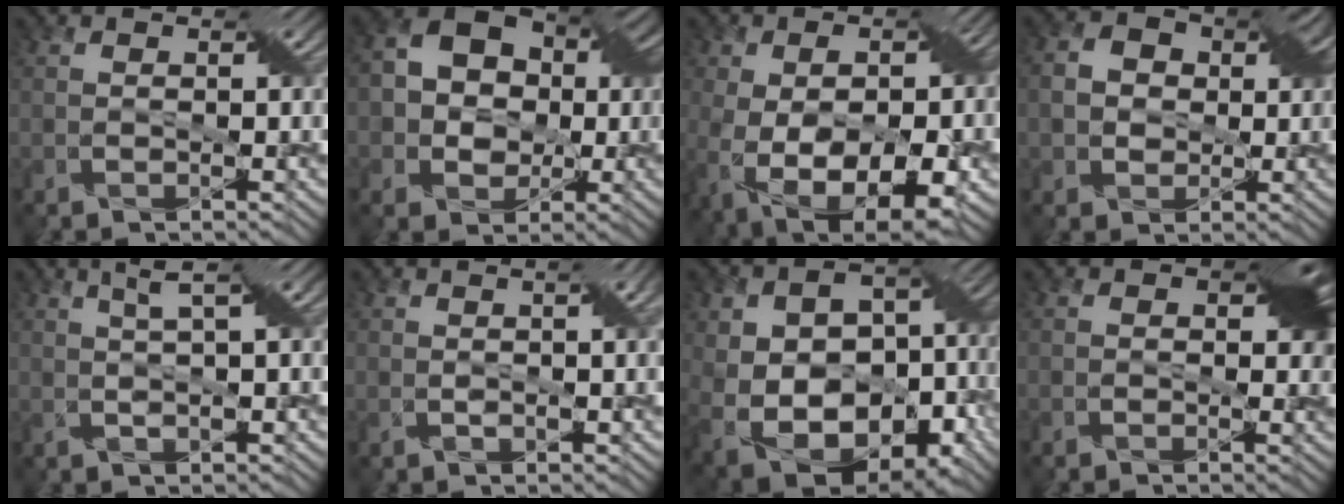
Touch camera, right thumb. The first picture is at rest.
{"total": 10.6, "force": [0.4, 8.6, 6.2], "torque": [-0.114, 0.015, -0.006]}
{"total": 16.0, "force": [-4.8, 8.7, 12.6], "torque": [-0.226, -0.049, -0.056]}
{"total": 7.1, "force": [0.6, 5.9, 3.8], "torque": [-0.074, 0.008, -0.001]}
{"total": 3.1, "force": [1.4, 0.2, 2.7], "torque": [-0.061, 0.010, 0.029]}
{"total": 3.6, "force": [1.1, 0.7, 3.3], "torque": [-0.057, 0.010, 0.018]}
{"total": 16.5, "force": [-3.4, 11.3, 11.5], "torque": [-0.203, -0.021, -0.029]}
{"total": 3.5, "force": [0.7, 2.2, 2.7], "torque": [-0.030, -0.004, 0.005]}